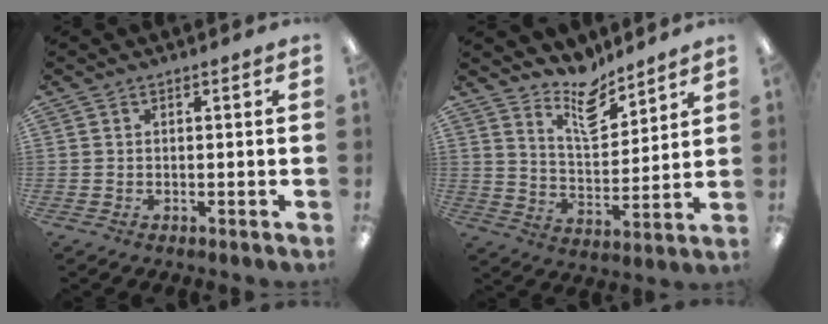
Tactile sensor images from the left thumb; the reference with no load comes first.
{"total": 11.3, "force": [9.5, 4.0, 4.4], "torque": [-0.068, -0.064, 0.173]}